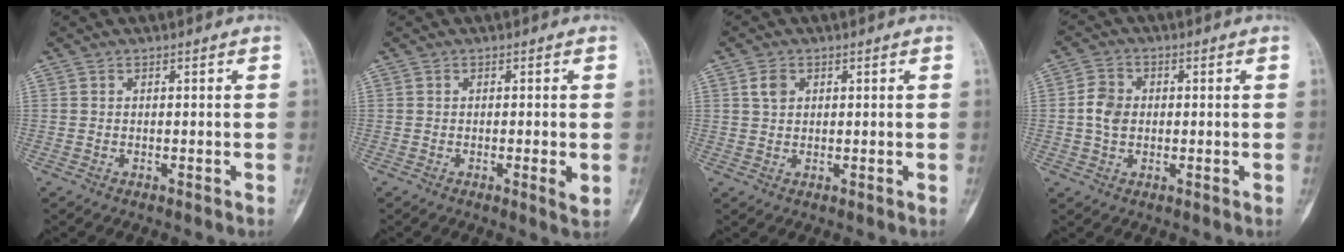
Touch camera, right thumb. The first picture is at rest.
{"total": 2.6, "force": [-0.3, 0.3, 2.5], "torque": [-0.045, -0.009, -0.008]}
{"total": 2.6, "force": [1.0, 1.9, 1.5], "torque": [-0.021, 0.001, 0.020]}
{"total": 4.9, "force": [0.0, 3.9, 3.0], "torque": [-0.048, 0.007, -0.005]}